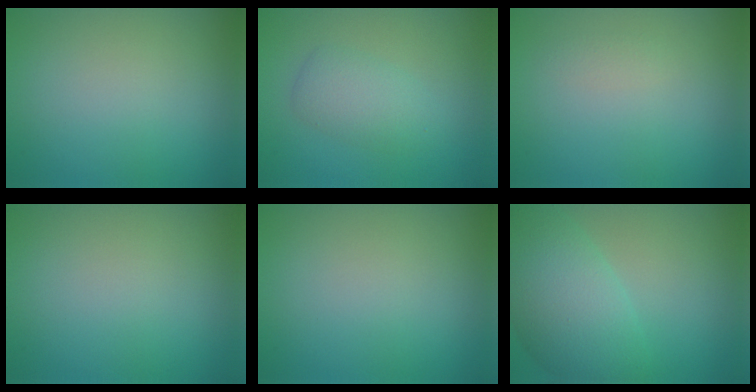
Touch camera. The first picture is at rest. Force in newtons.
{"total": 2.9, "press": 2.9, "slide": 0.0}
{"total": 0.7, "press": 0.7, "slide": 0.0}
{"total": 0.0}
{"total": 0.0}
{"total": 7.4, "press": 7.4, "slide": 0.1}